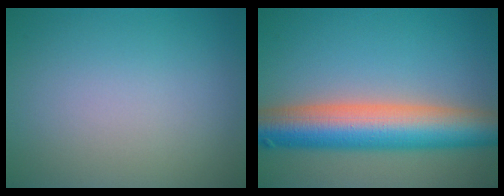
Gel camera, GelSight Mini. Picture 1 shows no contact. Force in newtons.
{"total": 10.1, "press": 10.1, "slide": 0.4}